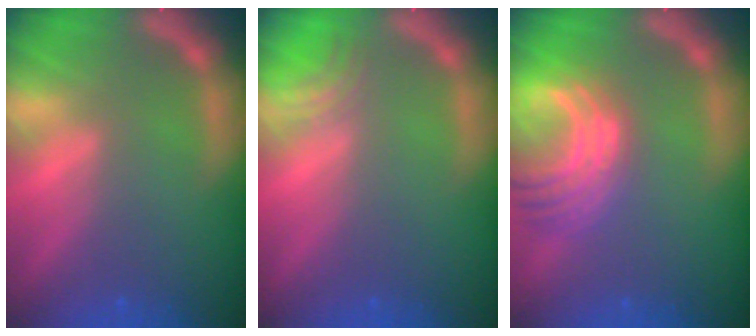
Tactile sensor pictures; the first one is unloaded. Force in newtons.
{"total": 2.0}
{"total": 8.1}